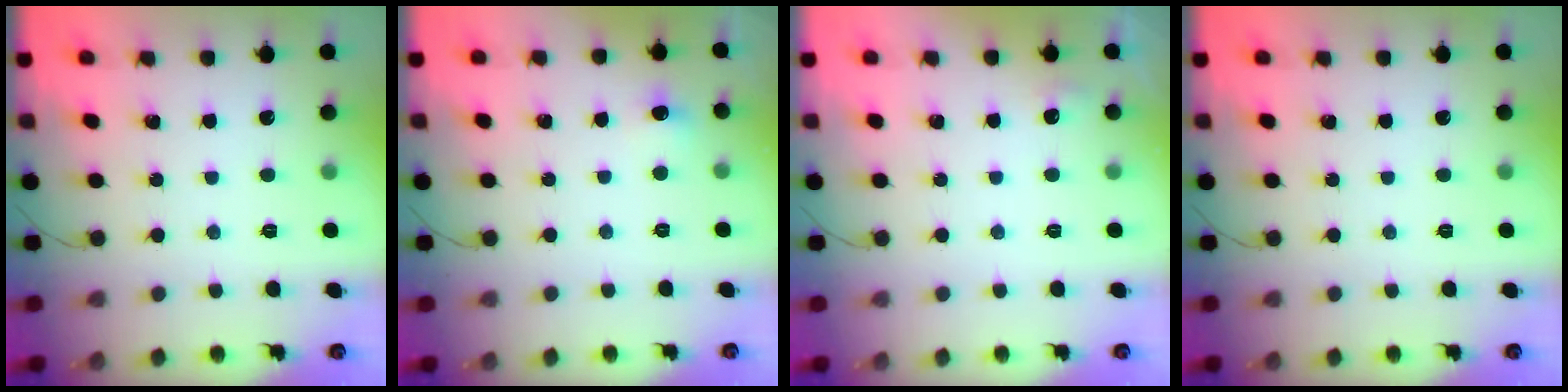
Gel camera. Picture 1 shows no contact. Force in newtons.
{"total": 6.0, "press": 4.2, "slide": 4.2}
{"total": 6.5, "press": 3.4, "slide": 5.5}
{"total": 0.0}